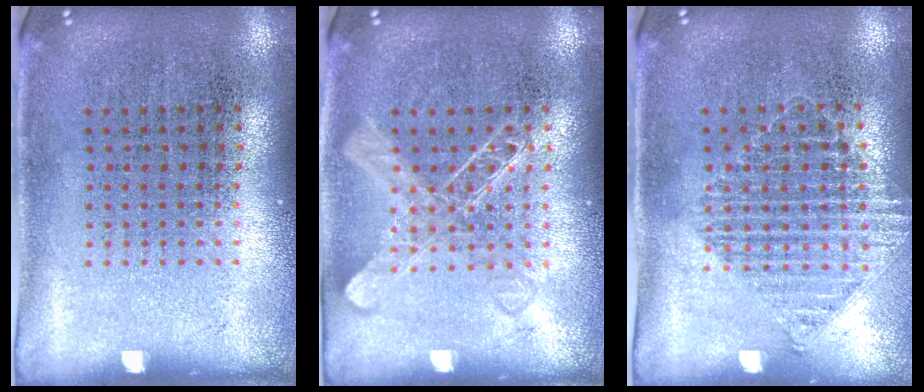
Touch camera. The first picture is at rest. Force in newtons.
{"total": 2.1, "press": 2.1, "slide": 0.5}
{"total": 1.1, "press": 1.1, "slide": 0.1}